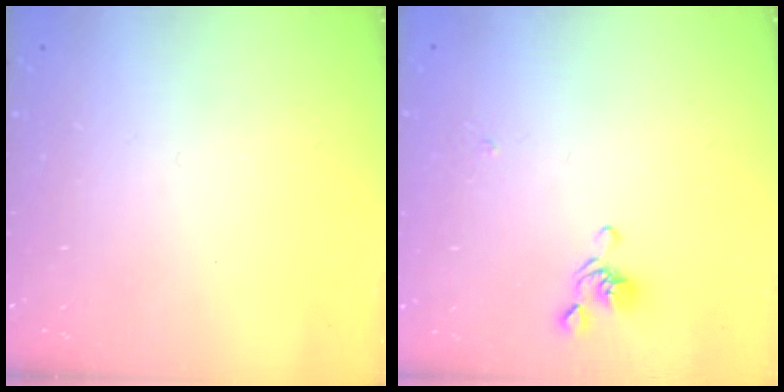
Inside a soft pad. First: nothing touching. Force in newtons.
{"total": 1.4, "press": 1.2, "slide": 0.6}